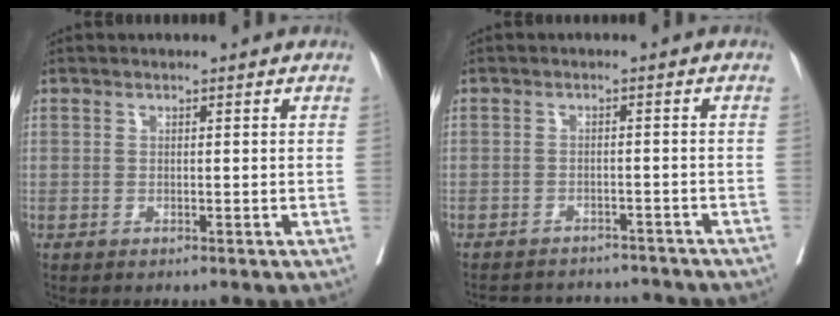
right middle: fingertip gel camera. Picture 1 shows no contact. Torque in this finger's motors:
{"motor_torque": [0.86, -1.28, 0.08, 0.02]}